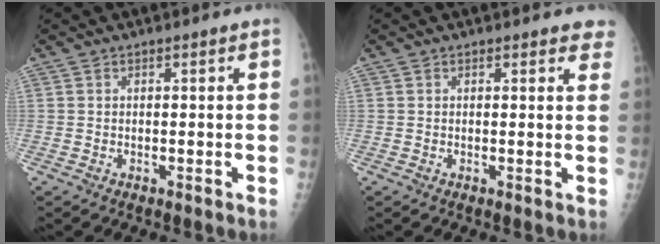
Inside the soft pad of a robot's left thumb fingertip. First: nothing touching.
{"total": 3.3, "force": [2.8, 1.3, 1.1], "torque": [0.019, -0.009, 0.015]}